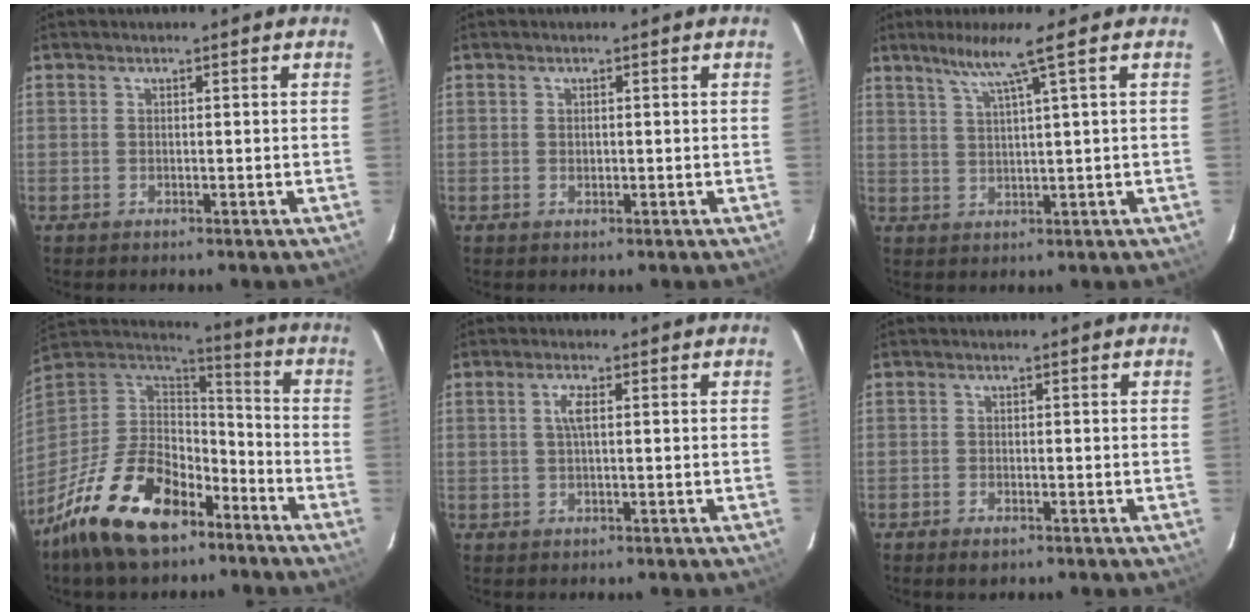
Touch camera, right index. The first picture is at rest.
{"total": 0.7, "force": [0.2, 0.5, 0.5], "torque": [-0.007, 0.002, 0.004]}
{"total": 5.6, "force": [3.6, -1.4, 4.1], "torque": [-0.074, -0.002, 0.069]}
{"total": 22.3, "force": [-13.6, 11.8, 13.2], "torque": [-0.277, -0.007, -0.228]}
{"total": 2.4, "force": [0.4, 0.4, 2.3], "torque": [-0.047, 0.003, 0.008]}
{"total": 1.7, "force": [-1.2, 0.8, 0.9], "torque": [-0.024, -0.004, -0.025]}